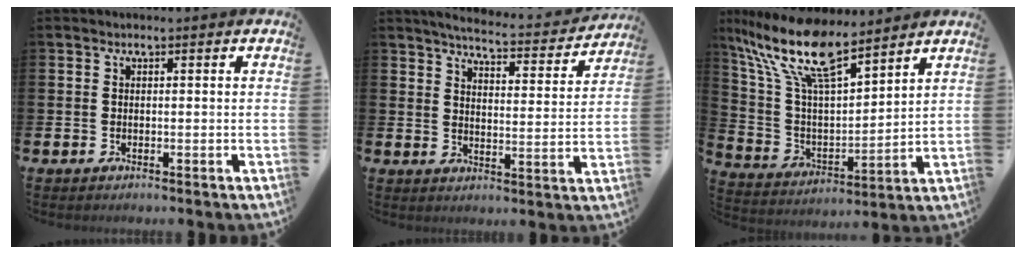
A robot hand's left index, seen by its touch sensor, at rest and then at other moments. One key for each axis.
{"total": 5.2, "fx": 5.1, "fy": 0.3, "fz": 1.3, "tx": -0.037, "ty": -0.039, "tz": 0.083}
{"total": 12.7, "fx": 10.1, "fy": 3.3, "fz": 6.9, "tx": -0.174, "ty": -0.048, "tz": 0.177}